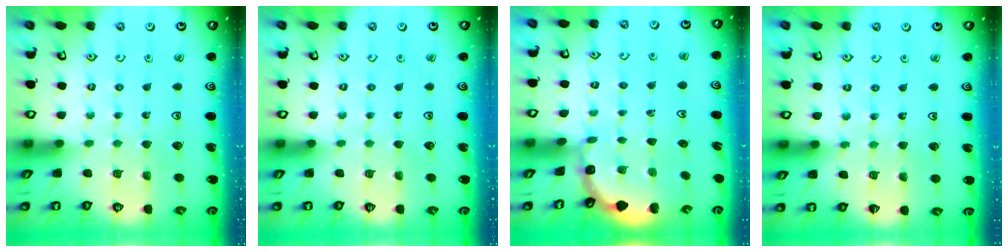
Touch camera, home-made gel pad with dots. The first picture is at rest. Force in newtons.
{"total": 0.0}
{"total": 1.6, "press": 1.6, "slide": 0.2}
{"total": 2.9, "press": 2.9, "slide": 0.5}